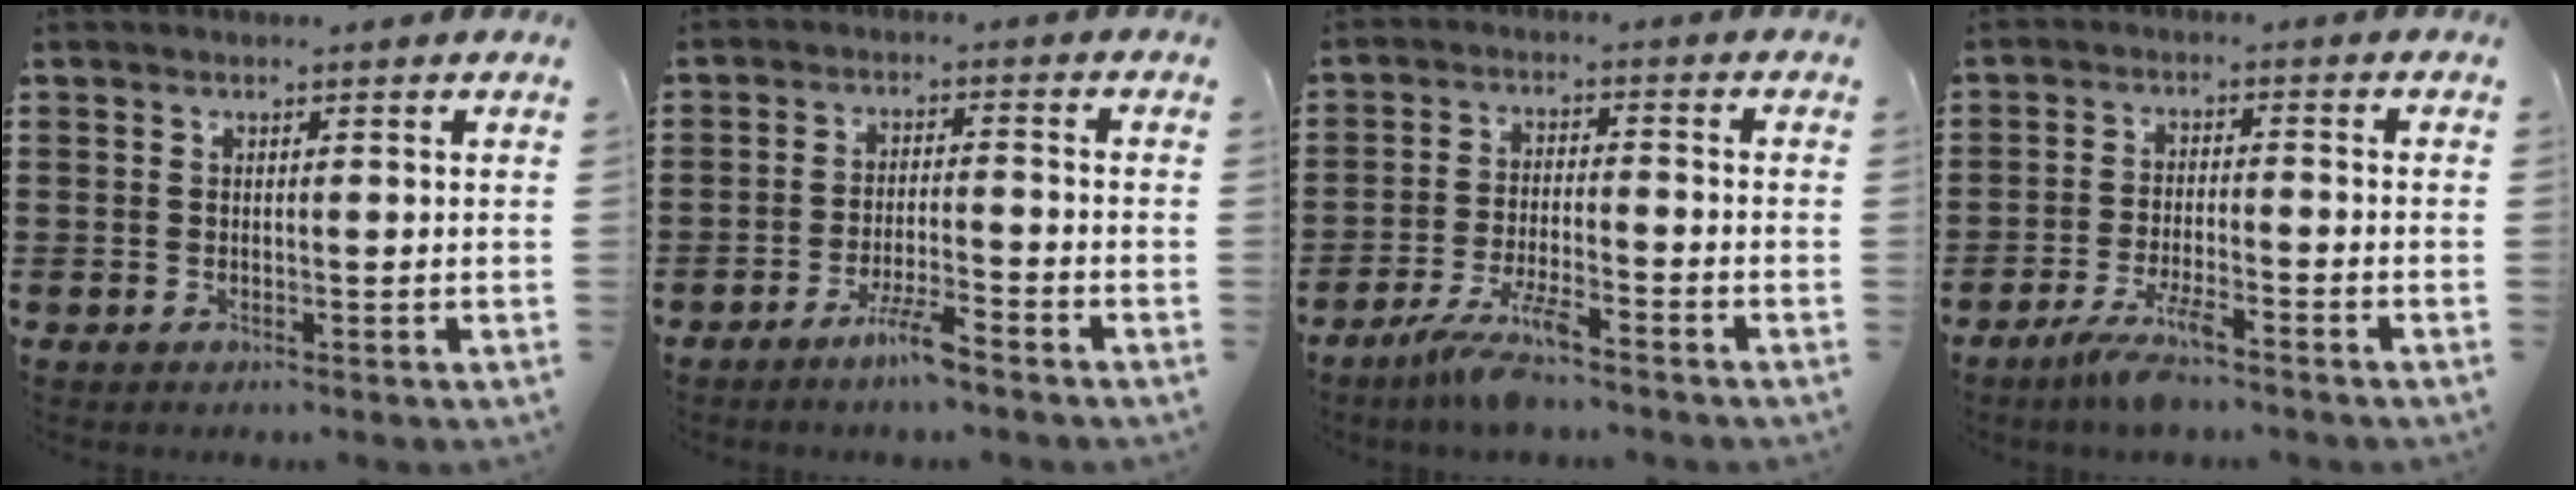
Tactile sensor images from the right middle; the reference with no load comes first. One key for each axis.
{"total": 4.6, "fx": -3.4, "fy": 0.3, "fz": 3.1, "tx": -0.063, "ty": -0.002, "tz": -0.063}
{"total": 6.3, "fx": -4.8, "fy": 0.7, "fz": 3.9, "tx": -0.088, "ty": -0.012, "tz": -0.093}
{"total": 5.5, "fx": -4.0, "fy": 0.7, "fz": 3.7, "tx": -0.084, "ty": -0.012, "tz": -0.076}